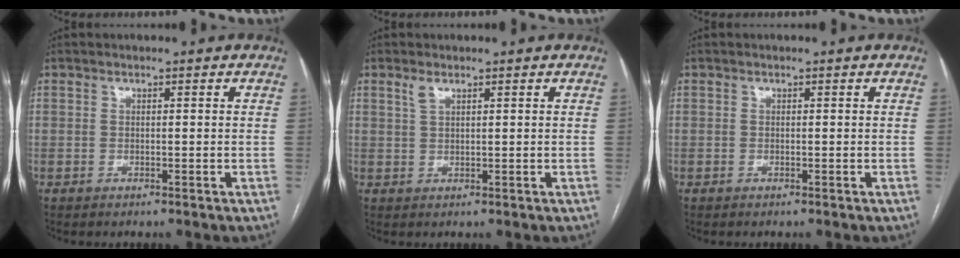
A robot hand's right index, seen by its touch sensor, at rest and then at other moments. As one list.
[{"total": 1.6, "force": [1.1, 0.5, 1.1], "torque": [-0.026, 0.004, 0.026]}, {"total": 0.0}]